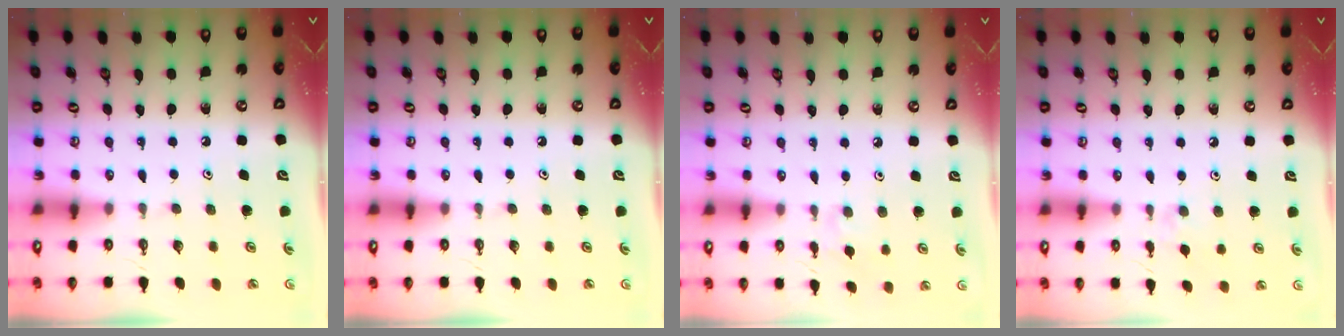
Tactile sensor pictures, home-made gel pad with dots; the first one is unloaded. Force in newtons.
{"total": 0.0}
{"total": 5.6, "press": 5.5, "slide": 0.9}
{"total": 3.9, "press": 3.9, "slide": 0.7}